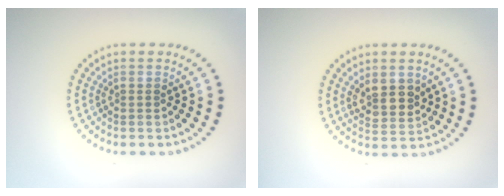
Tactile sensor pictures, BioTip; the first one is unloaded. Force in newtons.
{"total": 2.8, "press": 2.6, "slide": 1.1}